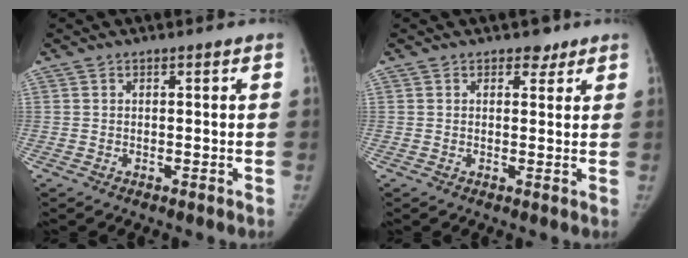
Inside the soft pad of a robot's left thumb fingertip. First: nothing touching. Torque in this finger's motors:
{"motor_torque": [0.50, -0.10, 0.22, -0.06, 0.09]}